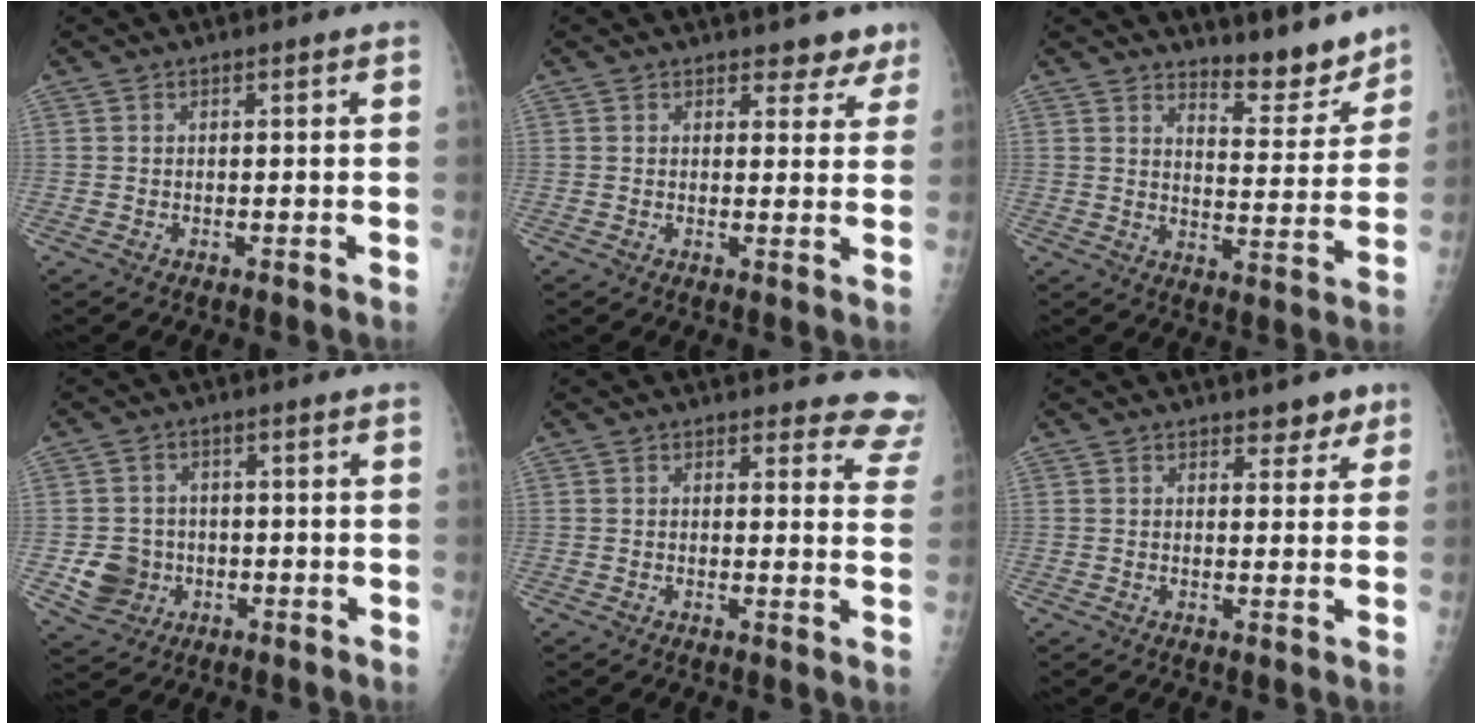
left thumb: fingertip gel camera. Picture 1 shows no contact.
{"total": 4.1, "force": [3.4, 2.2, 0.7], "torque": [0.023, -0.022, 0.030]}
{"total": 8.1, "force": [7.7, 1.9, 2.0], "torque": [0.000, -0.076, 0.116]}
{"total": 6.7, "force": [-1.4, 6.2, 2.2], "torque": [-0.017, 0.008, -0.020]}
{"total": 8.4, "force": [8.0, 2.6, -0.2], "torque": [0.059, -0.064, 0.046]}
{"total": 3.4, "force": [2.4, 1.9, 1.4], "torque": [0.010, -0.012, 0.030]}